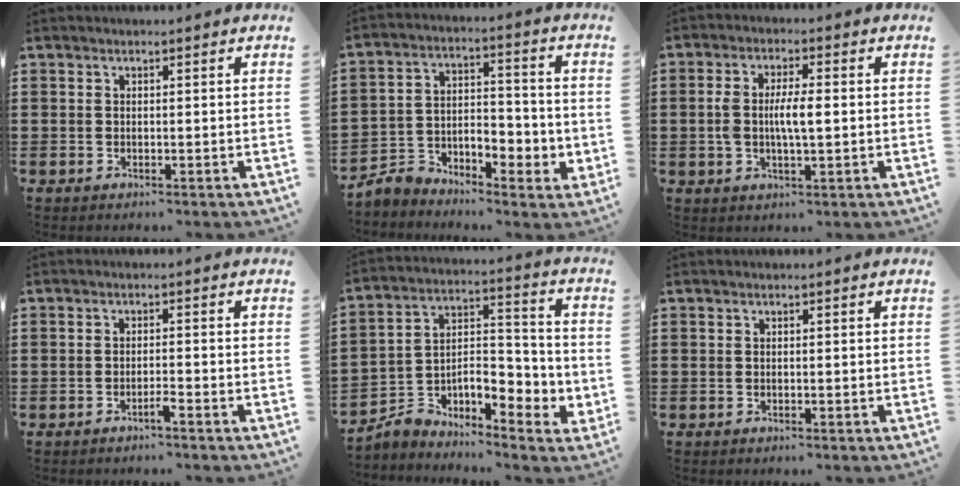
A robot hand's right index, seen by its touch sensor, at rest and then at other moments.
{"total": 4.4, "force": [-2.9, 2.8, 1.7], "torque": [-0.037, 0.001, -0.058]}
{"total": 5.4, "force": [-0.2, 1.9, 5.0], "torque": [-0.098, 0.002, -0.007]}
{"total": 1.6, "force": [-1.3, 0.0, 1.0], "torque": [-0.019, -0.003, -0.023]}
{"total": 5.9, "force": [-2.2, 4.0, 3.6], "torque": [-0.076, -0.006, -0.039]}
{"total": 0.0}